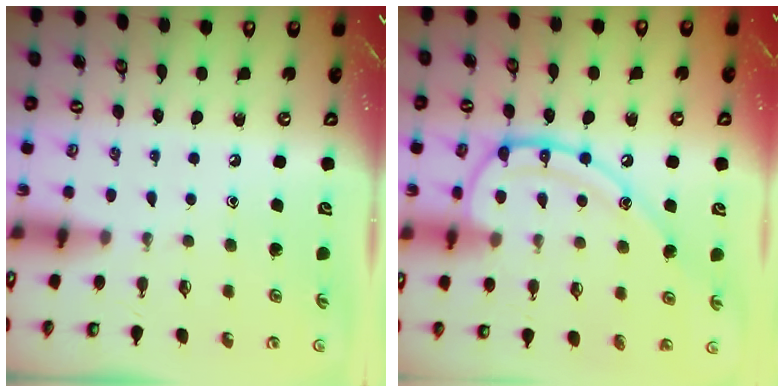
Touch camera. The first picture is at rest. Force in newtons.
{"total": 16.5, "press": 16.4, "slide": 1.4}